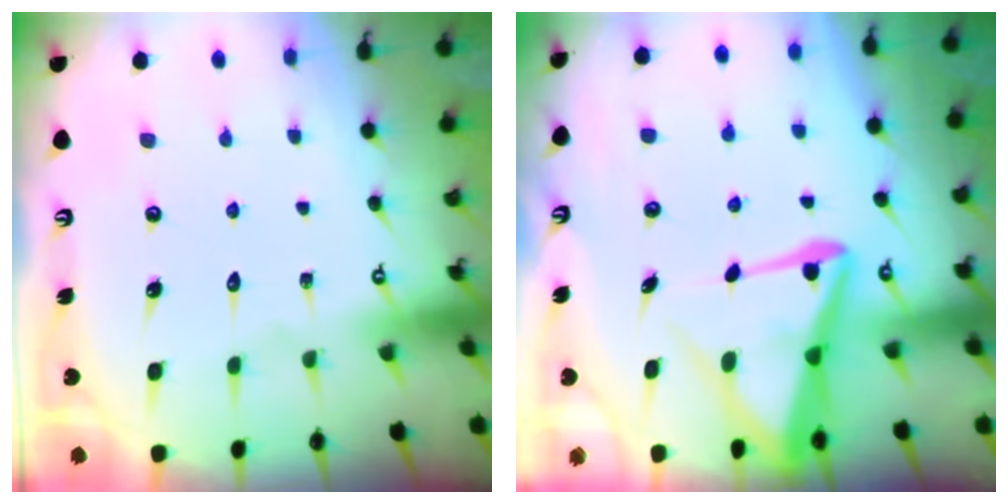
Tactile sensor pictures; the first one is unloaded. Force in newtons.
{"total": 8.7, "press": 8.6, "slide": 1.0}